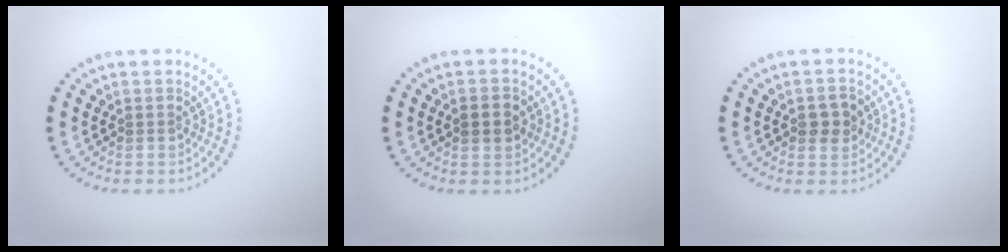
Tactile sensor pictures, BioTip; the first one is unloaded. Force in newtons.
{"total": 2.1, "press": 2.1, "slide": 0.1}
{"total": 2.3, "press": 2.3, "slide": 0.1}